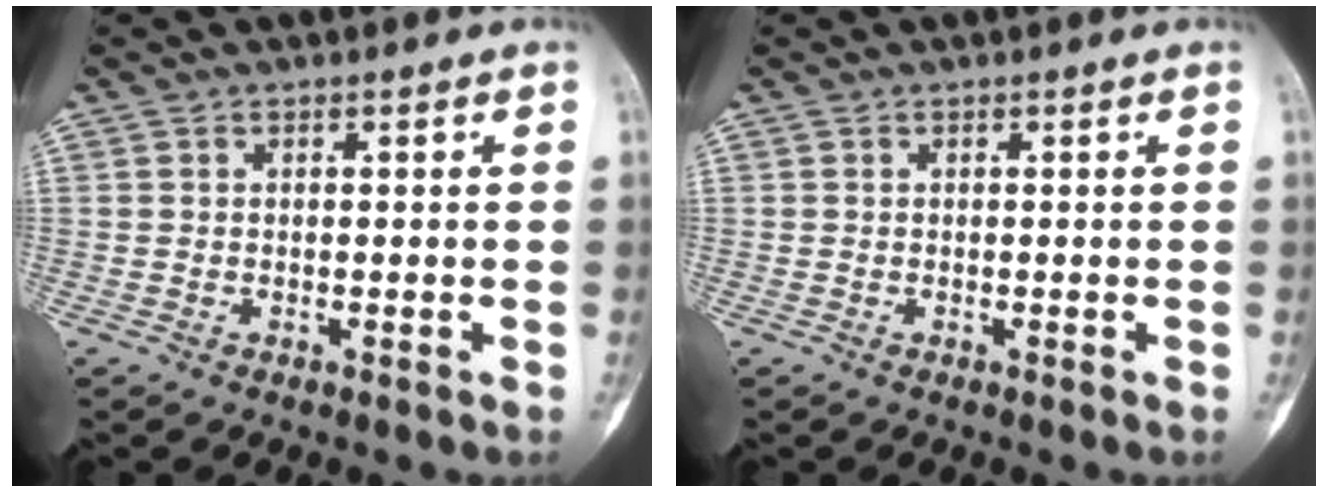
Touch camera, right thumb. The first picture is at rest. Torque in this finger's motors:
{"motor_torque": [0.00, 0.00, 0.00, -0.01, 0.00]}